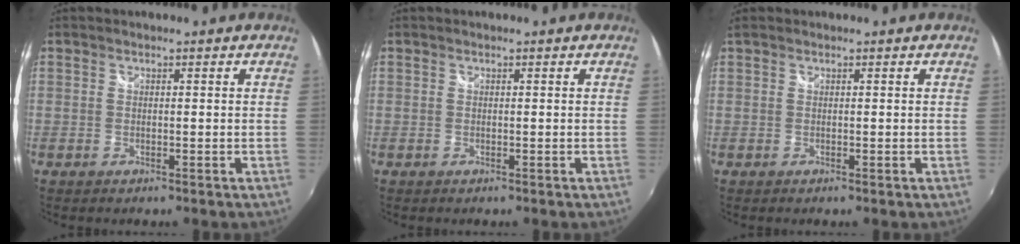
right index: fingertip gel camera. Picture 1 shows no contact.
{"total": 0.0}
{"total": 0.6, "force": [0.4, 0.3, 0.3], "torque": [-0.007, 0.003, 0.006]}